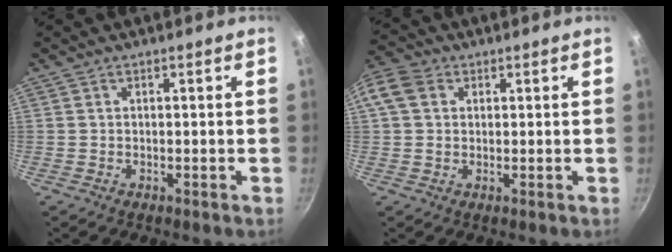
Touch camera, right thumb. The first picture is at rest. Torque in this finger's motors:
{"motor_torque": [-0.76, 2.38, 0.46, -0.29, 0.15]}